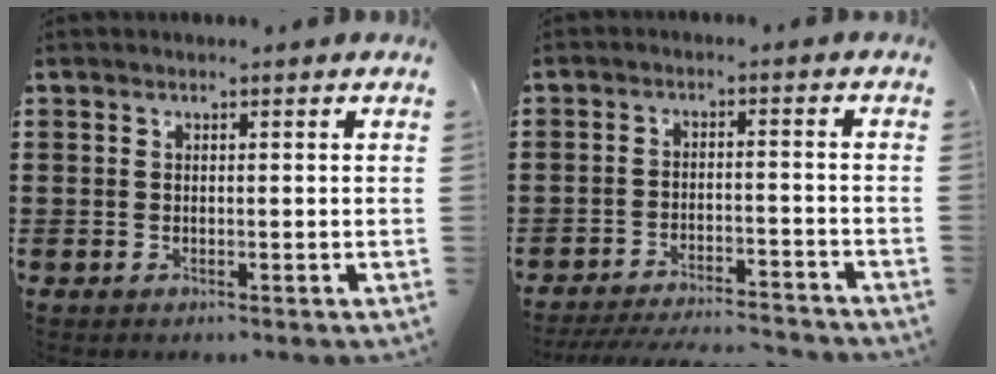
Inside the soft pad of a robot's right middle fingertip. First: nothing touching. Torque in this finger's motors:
{"motor_torque": [1.43, -0.19, 0.42, 0.14]}